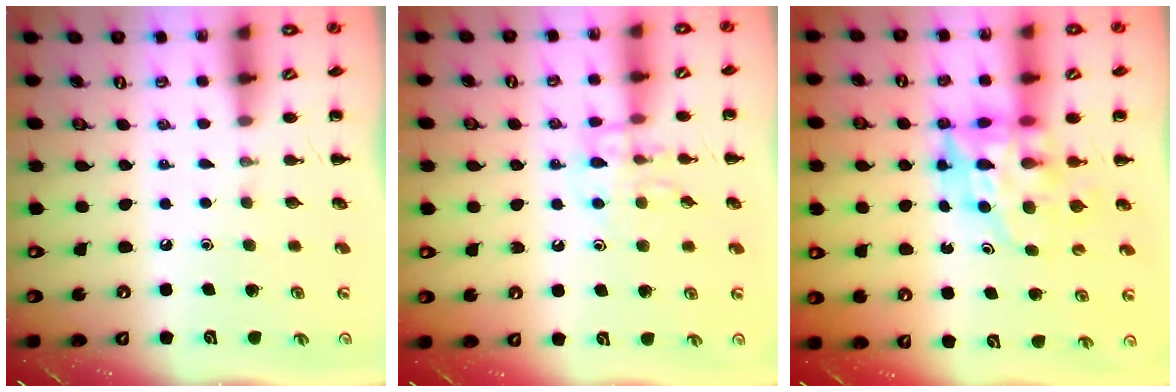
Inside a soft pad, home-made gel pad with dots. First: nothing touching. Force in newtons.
{"total": 10.6, "press": 10.6, "slide": 0.5}
{"total": 10.4, "press": 10.0, "slide": 3.1}